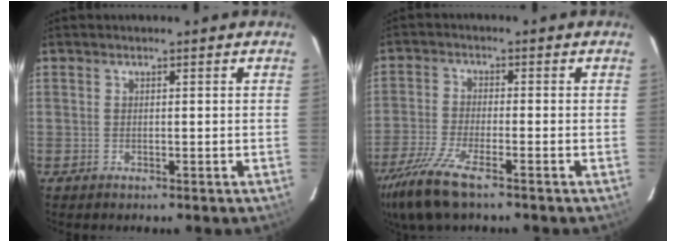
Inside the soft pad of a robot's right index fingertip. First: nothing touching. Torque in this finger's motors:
{"motor_torque": [1.22, -0.93, 0.28, 0.09]}